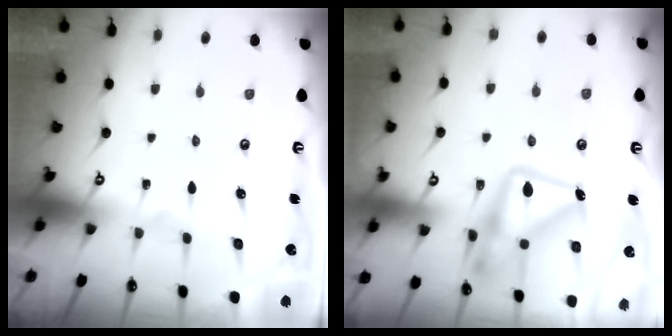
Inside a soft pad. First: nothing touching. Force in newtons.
{"total": 20.2, "press": 20.2, "slide": 1.5}